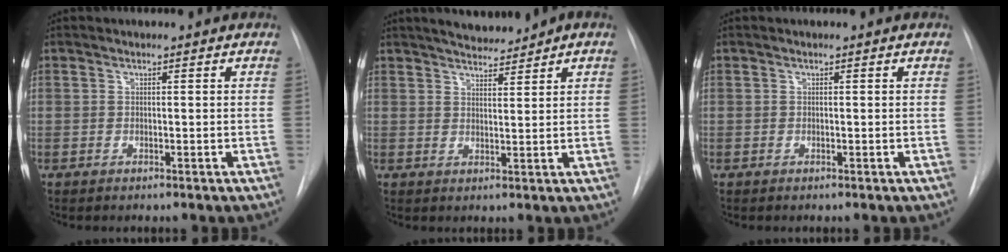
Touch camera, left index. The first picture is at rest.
{"total": 5.1, "force": [4.7, 0.4, 2.0], "torque": [-0.033, 0.005, 0.080]}
{"total": 0.0}